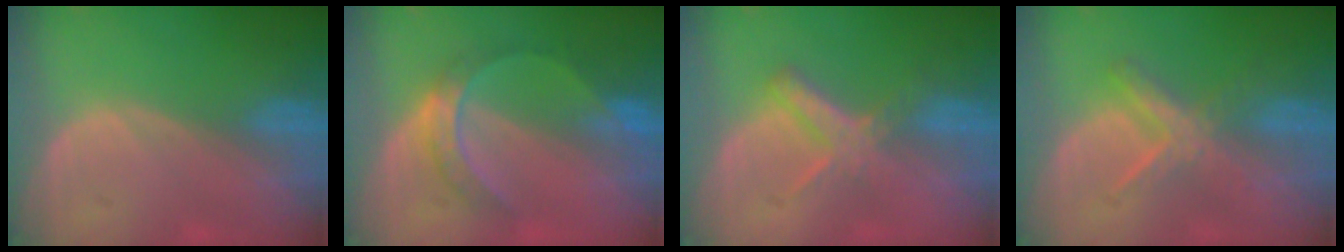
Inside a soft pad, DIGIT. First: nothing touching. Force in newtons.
{"total": 5.8, "press": 5.6, "slide": 1.2}
{"total": 5.8, "press": 5.3, "slide": 2.4}
{"total": 5.5, "press": 5.3, "slide": 1.7}